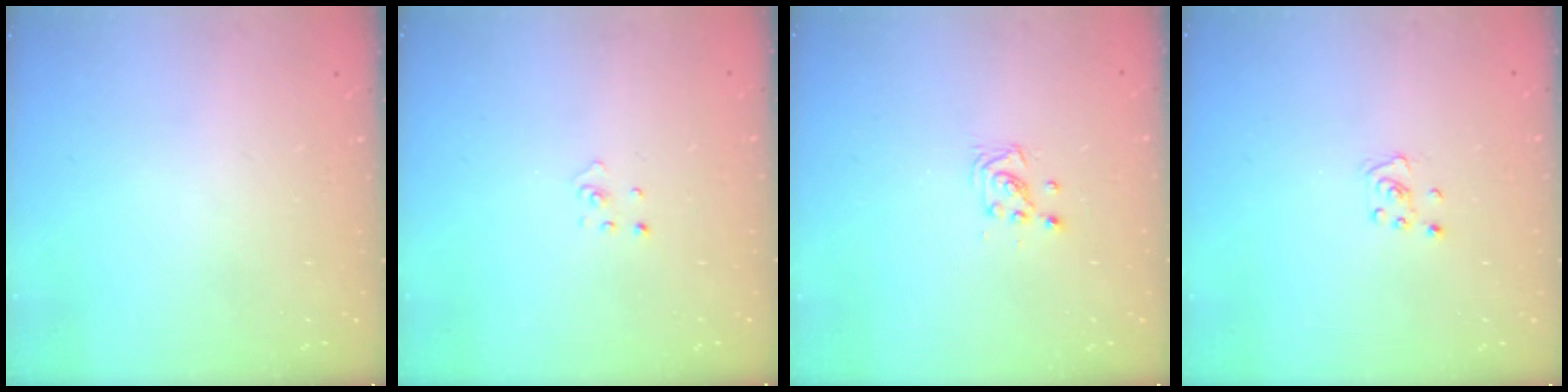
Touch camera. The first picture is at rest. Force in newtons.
{"total": 1.9, "press": 1.9, "slide": 0.1}
{"total": 2.9, "press": 2.9, "slide": 0.3}
{"total": 2.8, "press": 2.8, "slide": 0.3}